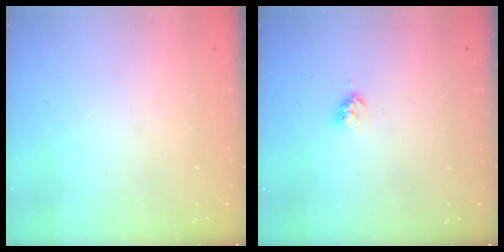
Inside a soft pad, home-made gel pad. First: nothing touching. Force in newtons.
{"total": 3.2, "press": 3.2, "slide": 0.5}